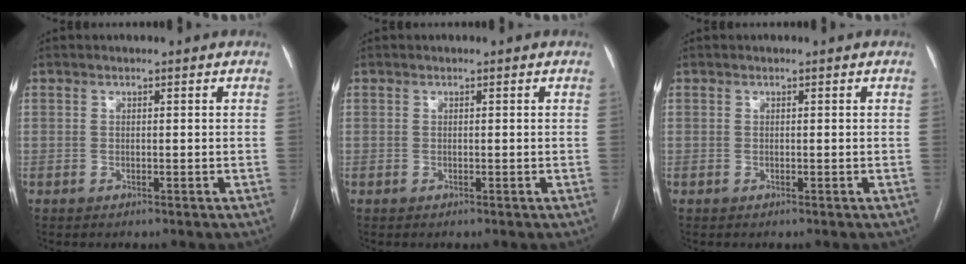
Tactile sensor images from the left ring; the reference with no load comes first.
{"total": 0.0}
{"total": 0.0}